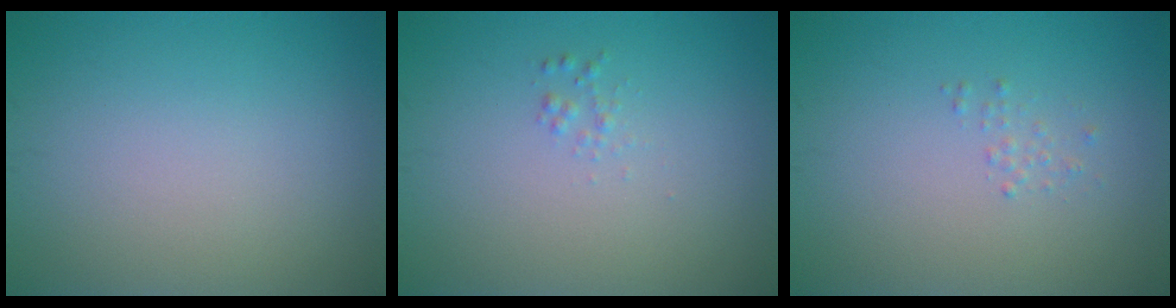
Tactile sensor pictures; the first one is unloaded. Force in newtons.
{"total": 0.7, "press": 0.7, "slide": 0.0}
{"total": 0.6, "press": 0.6, "slide": 0.1}